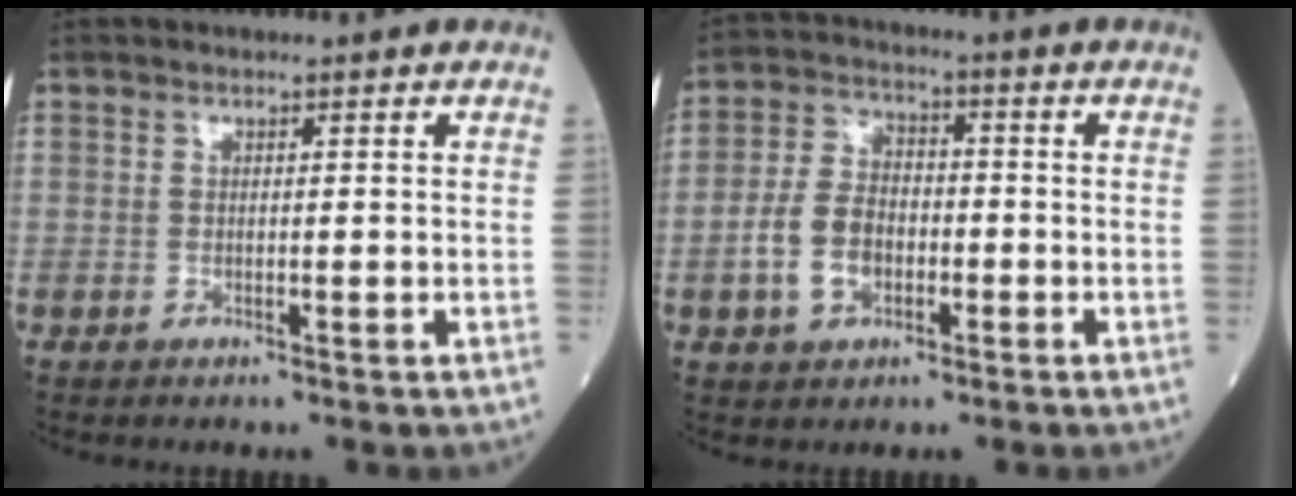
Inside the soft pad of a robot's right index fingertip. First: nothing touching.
{"total": 7.4, "force": [-2.3, 4.8, 5.1], "torque": [-0.121, 0.013, -0.043]}